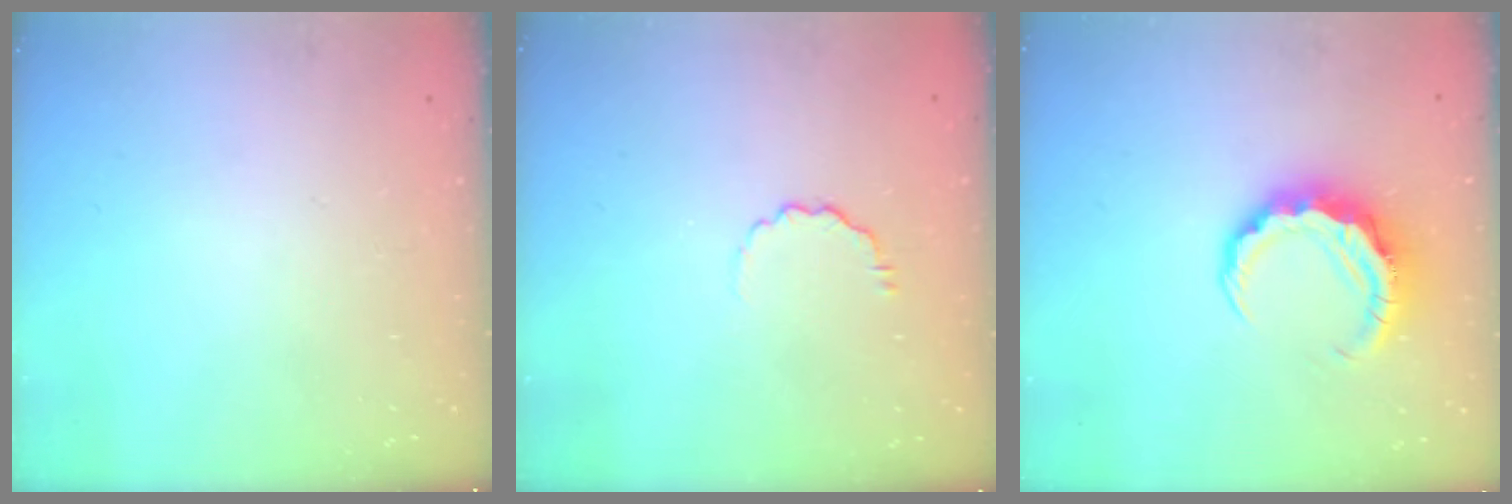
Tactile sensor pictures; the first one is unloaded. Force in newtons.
{"total": 4.2, "press": 3.9, "slide": 1.6}
{"total": 8.2, "press": 8.1, "slide": 1.4}